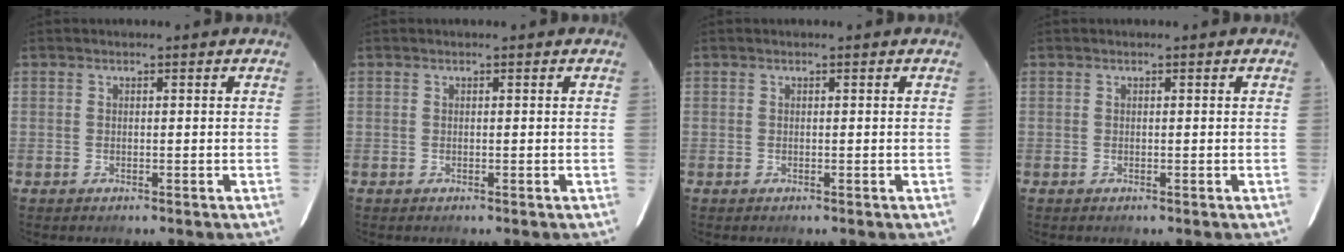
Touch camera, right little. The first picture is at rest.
{"total": 0.0}
{"total": 0.0}
{"total": 0.0}